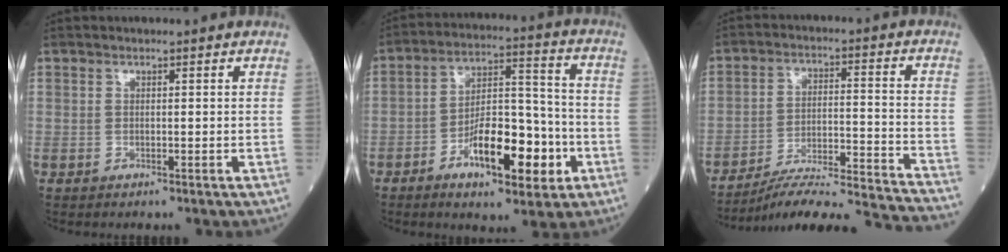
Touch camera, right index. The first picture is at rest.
{"total": 13.2, "force": [-5.3, 4.6, 11.1], "torque": [-0.193, 0.016, -0.080]}
{"total": 21.4, "force": [-20.2, -1.1, 7.0], "torque": [-0.075, -0.015, -0.286]}